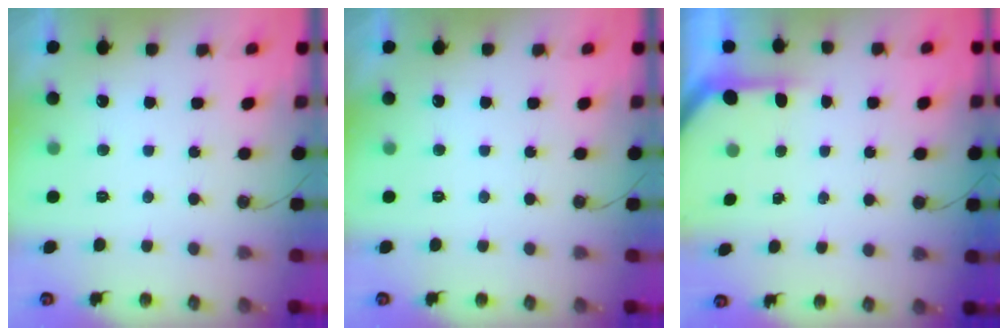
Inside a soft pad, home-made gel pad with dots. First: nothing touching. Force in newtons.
{"total": 0.0}
{"total": 2.7, "press": 2.7, "slide": 0.2}